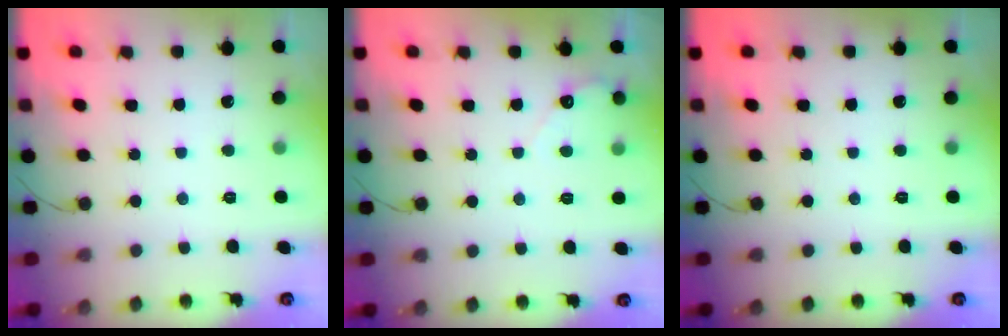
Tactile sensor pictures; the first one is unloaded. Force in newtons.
{"total": 2.2, "press": 2.2, "slide": 0.1}
{"total": 0.0}